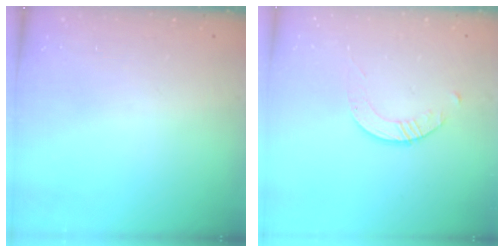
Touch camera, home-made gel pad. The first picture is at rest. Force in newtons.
{"total": 1.7, "press": 1.7, "slide": 0.2}